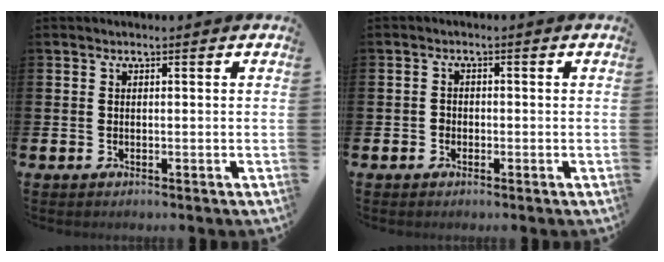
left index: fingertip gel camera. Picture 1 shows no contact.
{"total": 1.3, "force": [-0.7, 1.1, 0.3], "torque": [-0.004, 0.003, -0.017]}